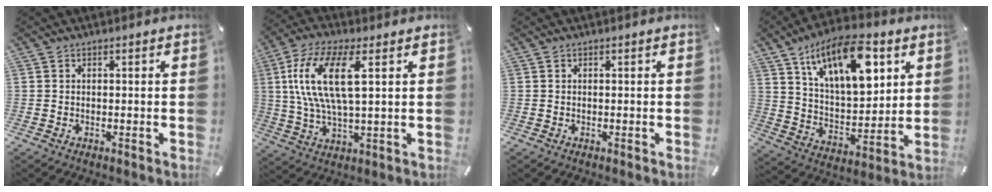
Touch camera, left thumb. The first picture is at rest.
{"total": 14.4, "force": [4.3, 5.3, 12.7], "torque": [-0.282, -0.005, 0.069]}
{"total": 0.0}
{"total": 18.7, "force": [9.9, 9.2, 13.0], "torque": [-0.218, -0.035, 0.165]}